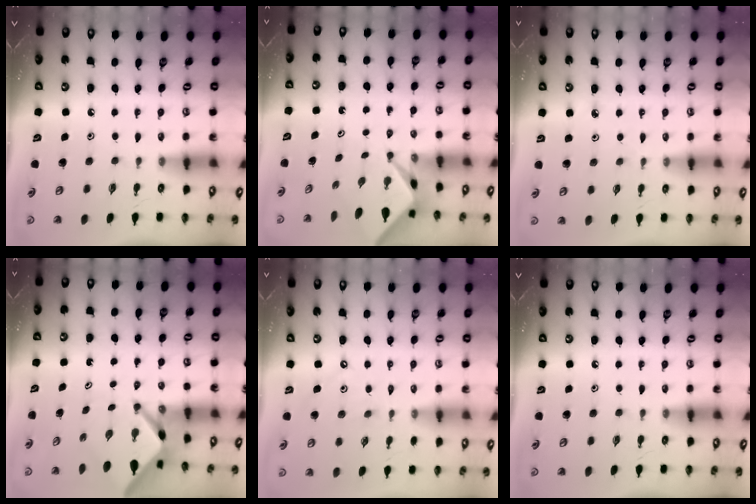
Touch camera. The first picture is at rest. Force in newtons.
{"total": 2.4, "press": 2.3, "slide": 0.3}
{"total": 2.3, "press": 2.3, "slide": 0.2}
{"total": 3.8, "press": 3.8, "slide": 0.2}
{"total": 5.5, "press": 5.4, "slide": 0.6}
{"total": 0.0}